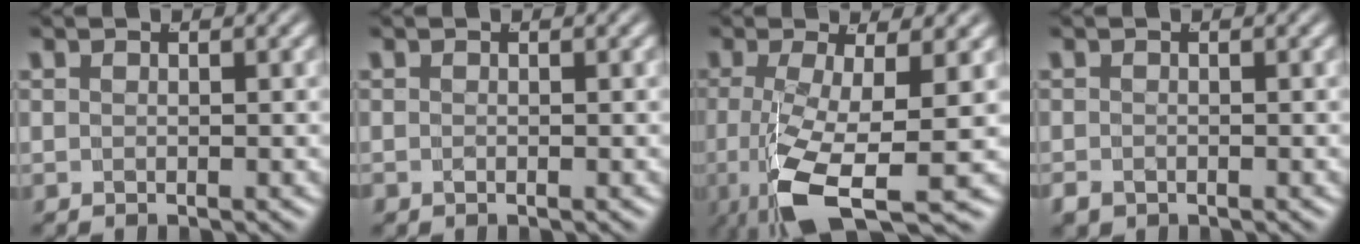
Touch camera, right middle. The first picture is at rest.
{"total": 0.6, "force": [-0.4, 0.3, 0.2], "torque": [-0.008, -0.008, -0.001]}
{"total": 9.2, "force": [-4.9, 3.0, 7.1], "torque": [-0.148, -0.051, -0.045]}
{"total": 1.4, "force": [-1.1, 0.8, 0.4], "torque": [-0.010, -0.015, -0.012]}